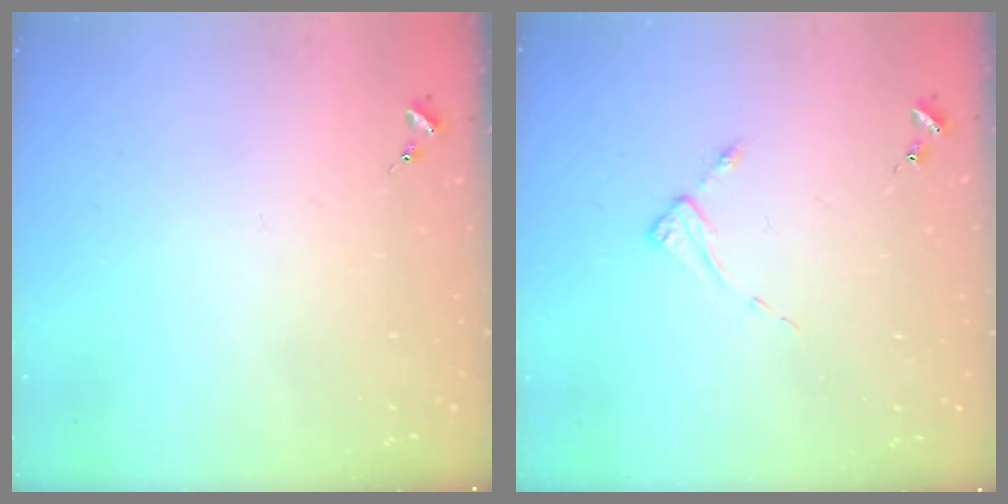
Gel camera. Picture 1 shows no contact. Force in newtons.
{"total": 2.5, "press": 2.5, "slide": 0.3}